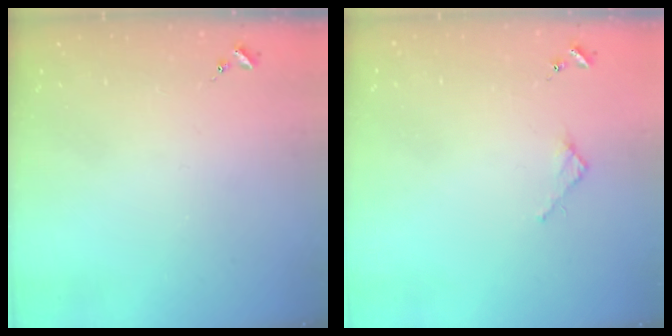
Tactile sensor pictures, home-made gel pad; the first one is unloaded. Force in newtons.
{"total": 2.4, "press": 2.3, "slide": 0.3}